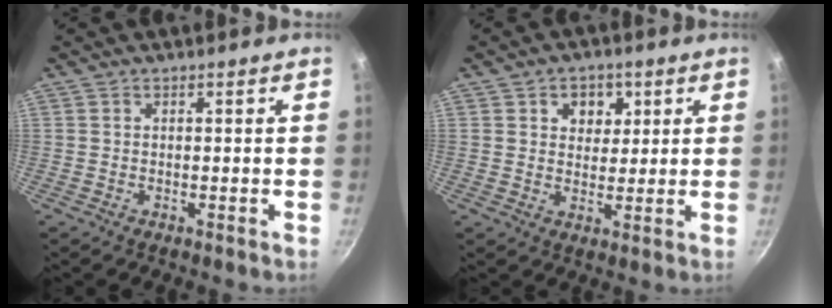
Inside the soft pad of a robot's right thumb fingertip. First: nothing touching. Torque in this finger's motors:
{"motor_torque": [-0.08, 1.52, -0.20, 0.20, 0.14]}